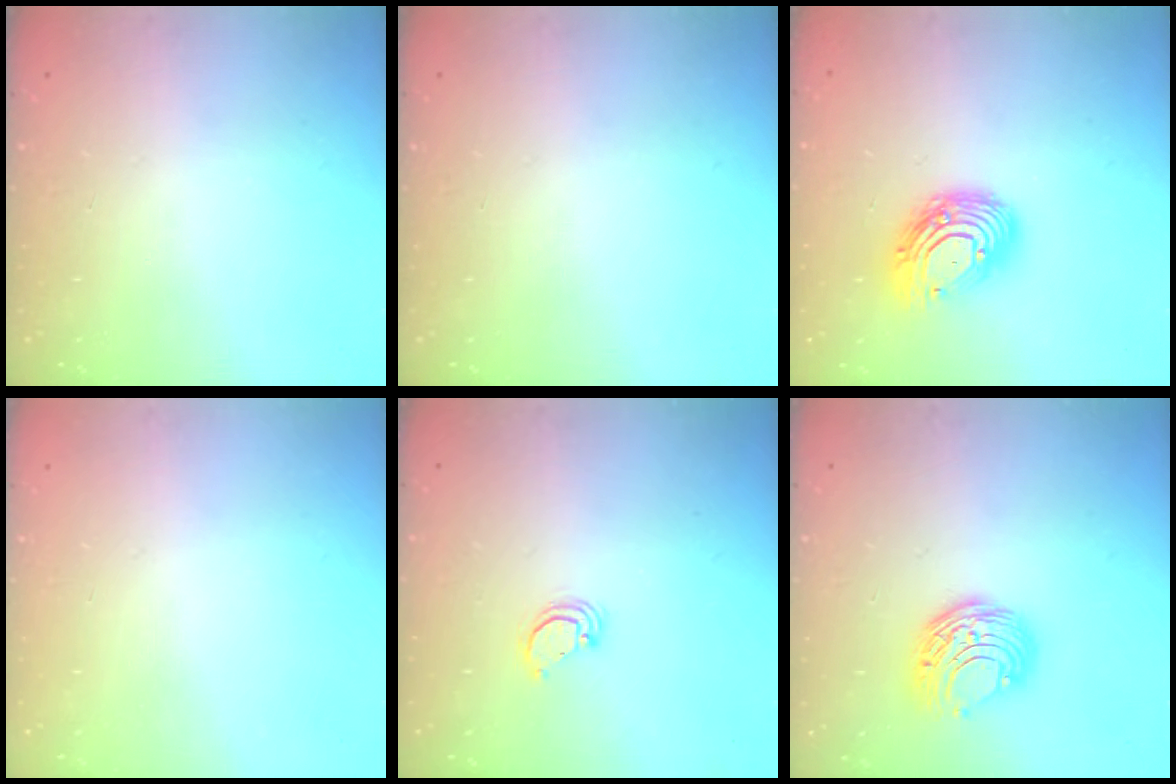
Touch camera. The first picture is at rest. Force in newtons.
{"total": 0.0}
{"total": 13.1, "press": 13.1, "slide": 1.1}
{"total": 0.0}
{"total": 2.9, "press": 2.9, "slide": 0.1}
{"total": 8.9, "press": 8.9, "slide": 0.3}